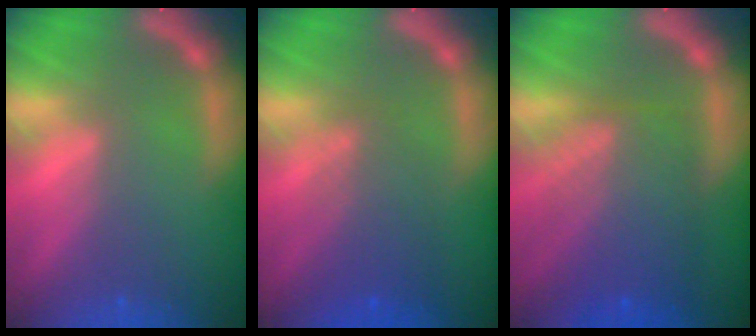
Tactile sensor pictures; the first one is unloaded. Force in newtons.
{"total": 4.6}
{"total": 8.0}